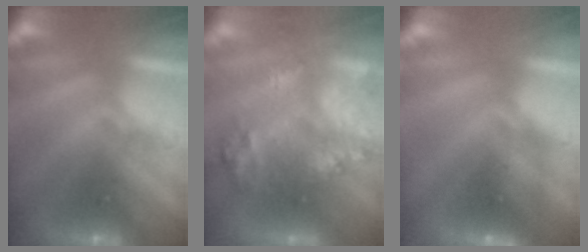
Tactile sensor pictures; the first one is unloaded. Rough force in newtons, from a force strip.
{"total": 7.8}
{"total": 2.3}